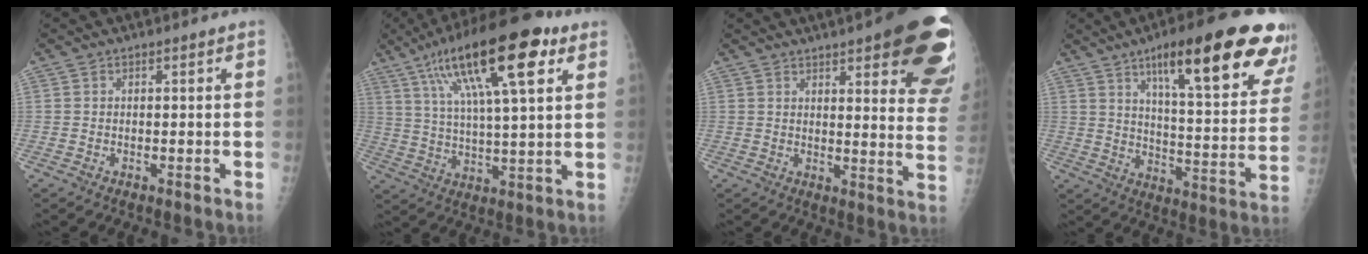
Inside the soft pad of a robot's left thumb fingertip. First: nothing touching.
{"total": 21.3, "force": [10.2, 5.9, 17.8], "torque": [-0.287, -0.007, 0.167]}
{"total": 23.1, "force": [12.8, 6.0, 18.3], "torque": [-0.169, -0.036, 0.147]}
{"total": 25.2, "force": [14.6, 5.8, 19.7], "torque": [-0.245, -0.046, 0.208]}